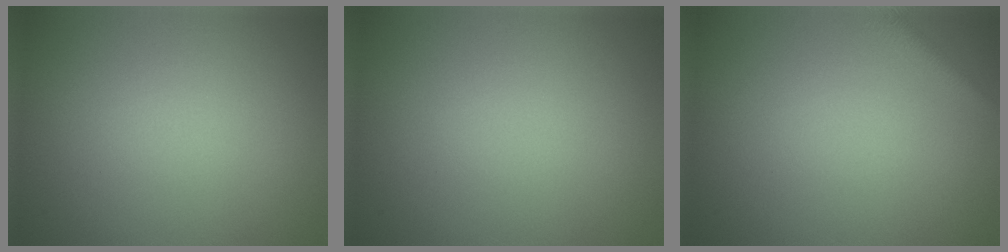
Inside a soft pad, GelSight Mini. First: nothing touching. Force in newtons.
{"total": 0.0}
{"total": 1.9, "press": 1.9, "slide": 0.1}